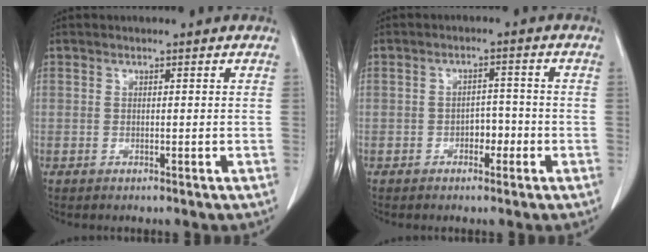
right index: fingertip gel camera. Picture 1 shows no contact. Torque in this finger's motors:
{"motor_torque": [0.34, -0.36, 0.18, 0.02]}